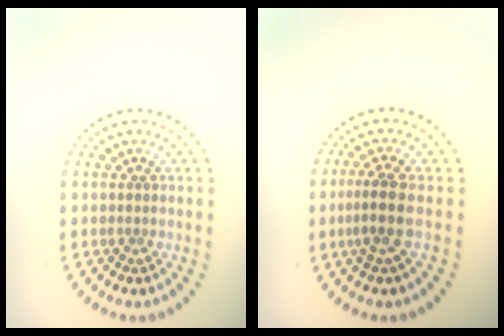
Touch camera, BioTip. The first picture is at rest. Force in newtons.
{"total": 2.7, "press": 2.1, "slide": 1.6}